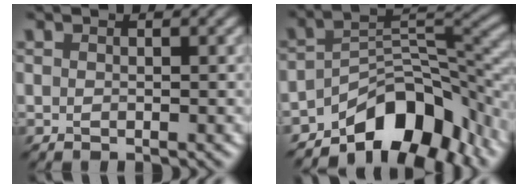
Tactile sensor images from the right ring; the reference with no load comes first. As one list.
[{"total": 9.5, "force": [-6.4, 4.3, 5.6], "torque": [-0.067, 0.004, -0.113]}]